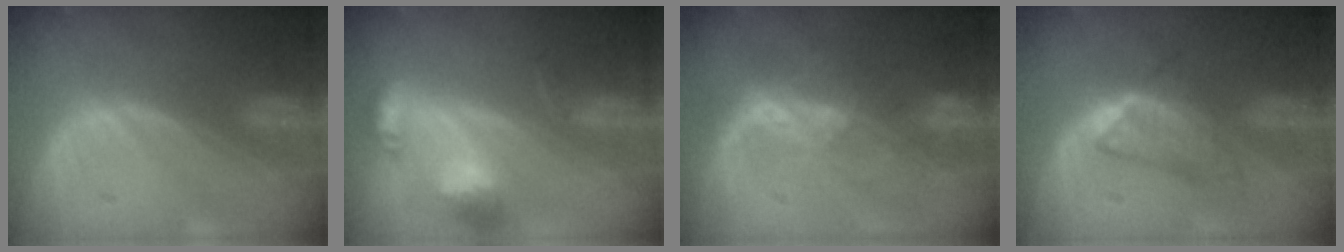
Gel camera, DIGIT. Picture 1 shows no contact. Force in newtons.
{"total": 7.0, "press": 6.6, "slide": 2.5}
{"total": 6.5, "press": 5.9, "slide": 2.8}
{"total": 6.0, "press": 5.1, "slide": 3.2}